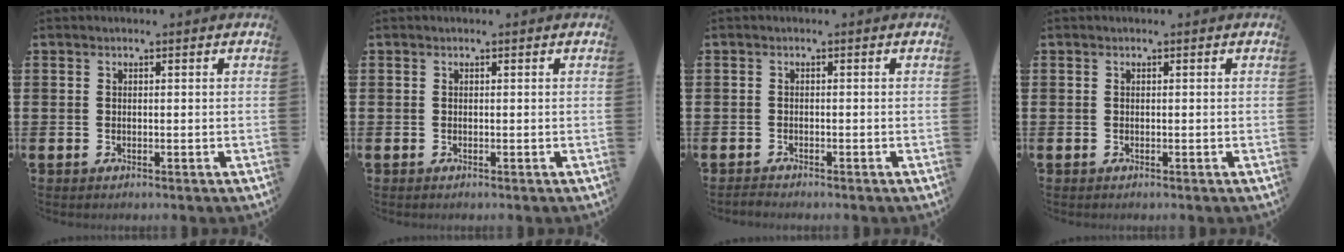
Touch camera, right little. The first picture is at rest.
{"total": 0.0}
{"total": 0.6, "force": [-0.6, 0.1, 0.1], "torque": [-0.005, -0.001, -0.013]}
{"total": 0.0}